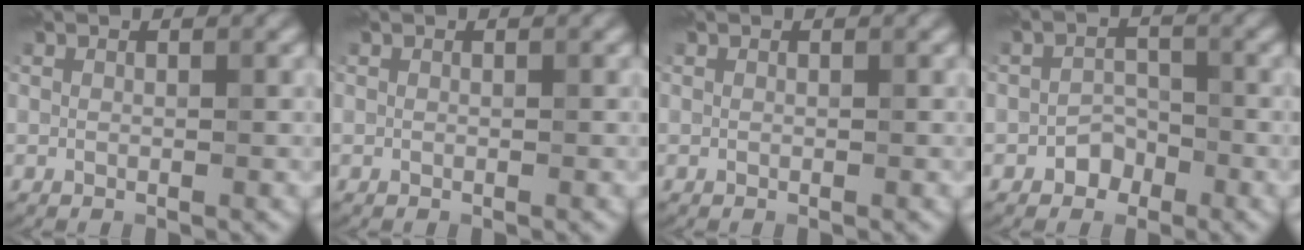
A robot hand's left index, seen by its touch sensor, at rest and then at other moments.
{"total": 0.0}
{"total": 0.0}
{"total": 3.2, "force": [-2.9, 0.2, -1.1], "torque": [-0.003, -0.013, -0.023]}